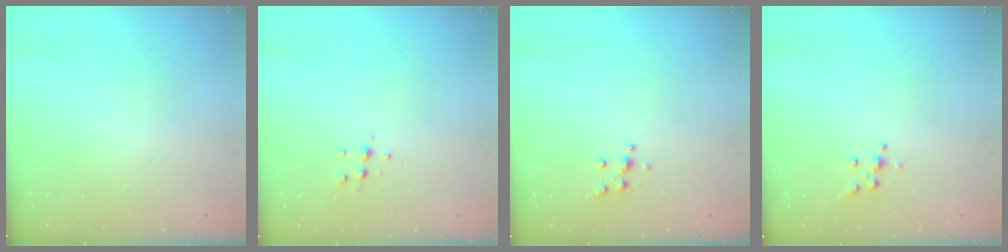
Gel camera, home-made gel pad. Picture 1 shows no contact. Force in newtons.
{"total": 5.8, "press": 5.7, "slide": 1.2}
{"total": 5.3, "press": 5.2, "slide": 0.5}
{"total": 4.8, "press": 4.8, "slide": 0.6}